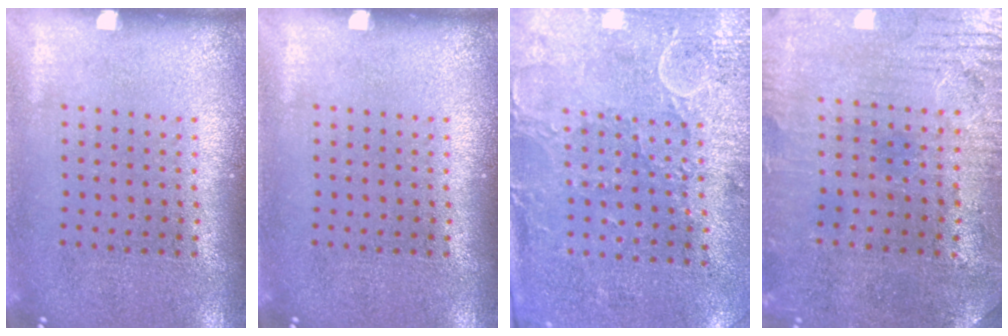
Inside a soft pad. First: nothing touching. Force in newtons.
{"total": 0.0}
{"total": 2.9, "press": 2.4, "slide": 1.7}
{"total": 0.9, "press": 0.7, "slide": 0.6}